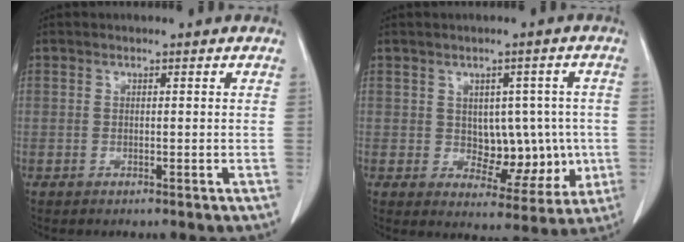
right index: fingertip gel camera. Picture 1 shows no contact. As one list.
[{"total": 8.4, "force": [-0.2, 5.4, 6.4], "torque": [-0.062, 0.014, 0.016]}]